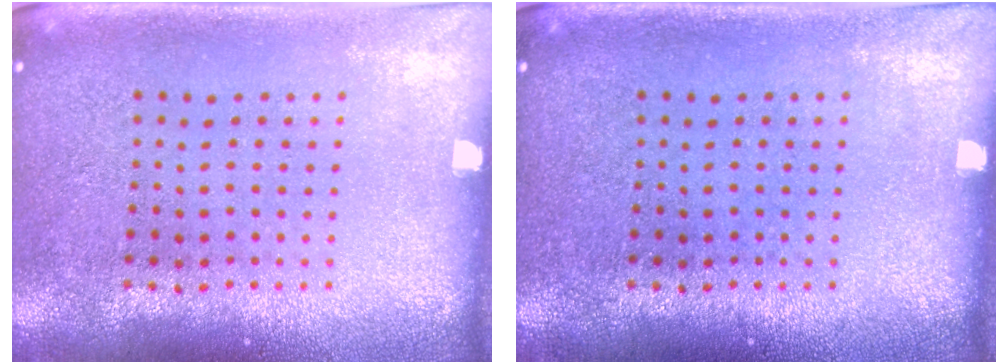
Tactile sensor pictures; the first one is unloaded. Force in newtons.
{"total": 0.0}